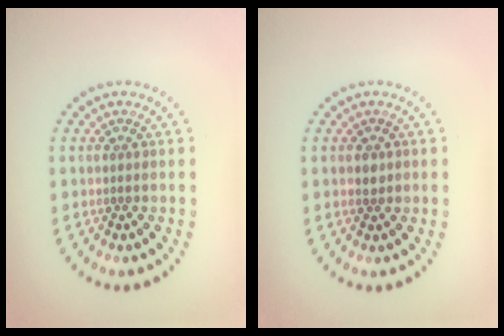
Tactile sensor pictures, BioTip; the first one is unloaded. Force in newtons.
{"total": 1.0, "press": 1.0, "slide": 0.4}